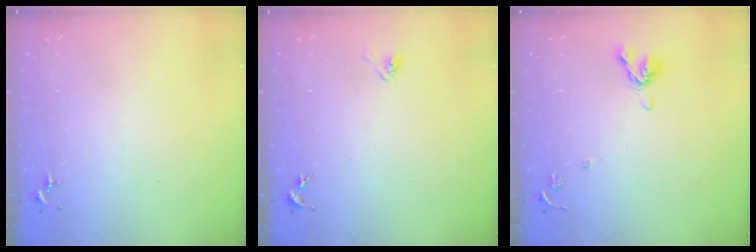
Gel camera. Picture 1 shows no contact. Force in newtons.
{"total": 3.8, "press": 3.7, "slide": 1.0}
{"total": 8.4, "press": 8.3, "slide": 1.5}